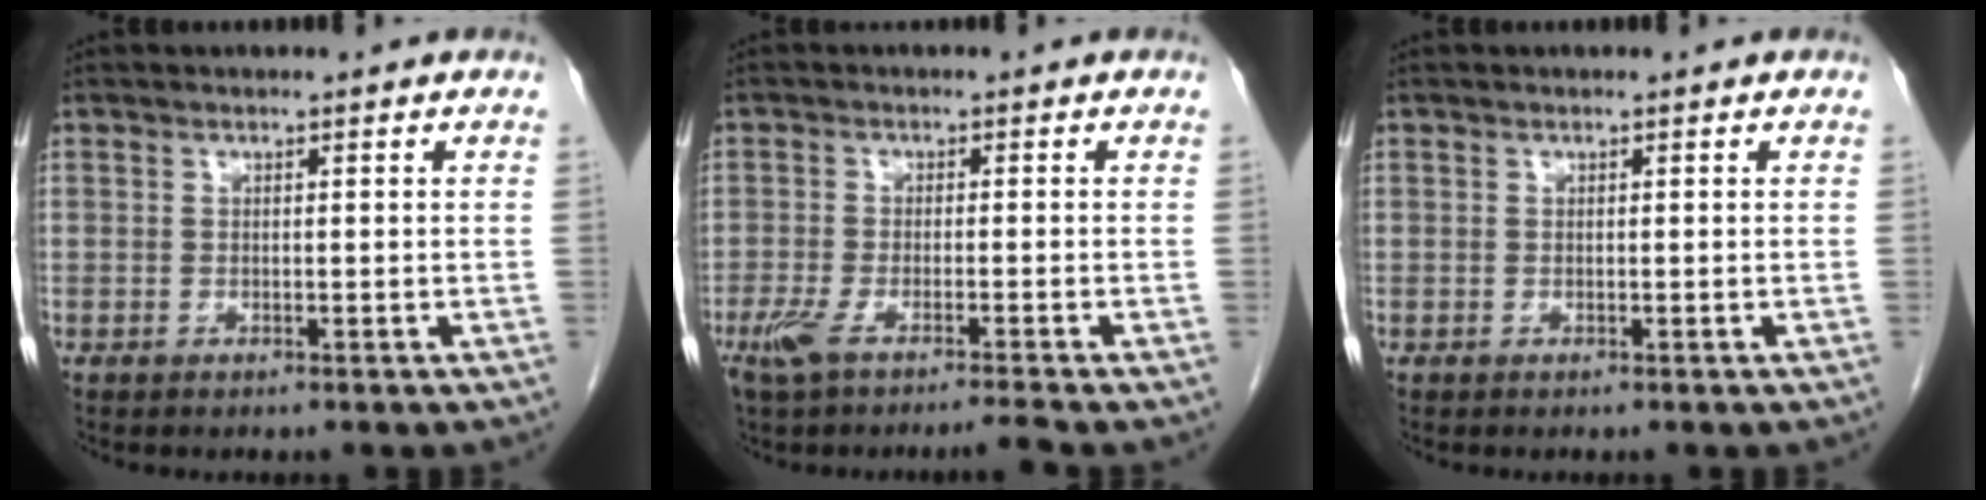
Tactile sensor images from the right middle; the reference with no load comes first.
{"total": 5.2, "force": [-3.9, -0.1, 3.5], "torque": [-0.065, -0.010, -0.074]}
{"total": 0.0}